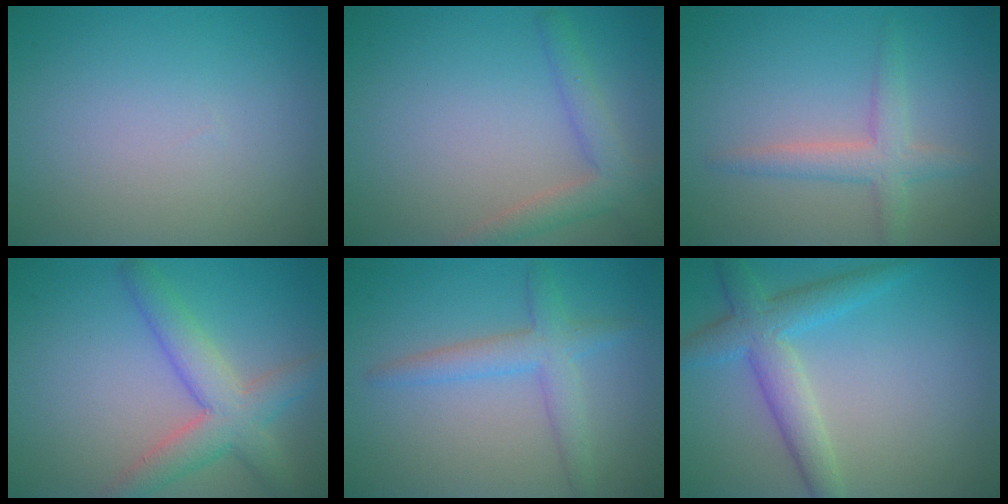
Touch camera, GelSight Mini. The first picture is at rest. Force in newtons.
{"total": 2.9, "press": 2.9, "slide": 0.2}
{"total": 2.9, "press": 2.9, "slide": 0.2}
{"total": 5.1, "press": 5.1, "slide": 0.2}
{"total": 2.6, "press": 2.6, "slide": 0.2}
{"total": 4.5, "press": 4.5, "slide": 0.2}